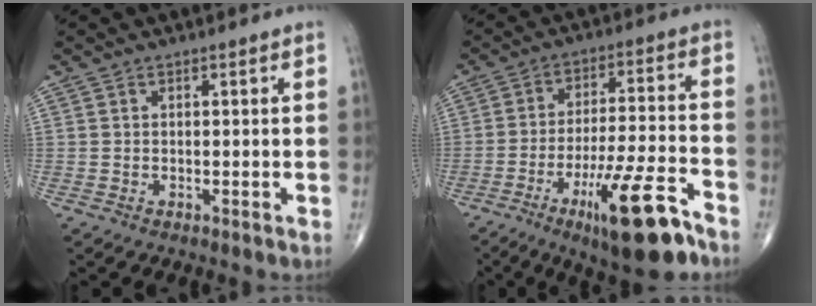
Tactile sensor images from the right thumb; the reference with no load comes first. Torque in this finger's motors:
{"motor_torque": [4.81, 0.19, 1.36, -1.41, 0.15]}